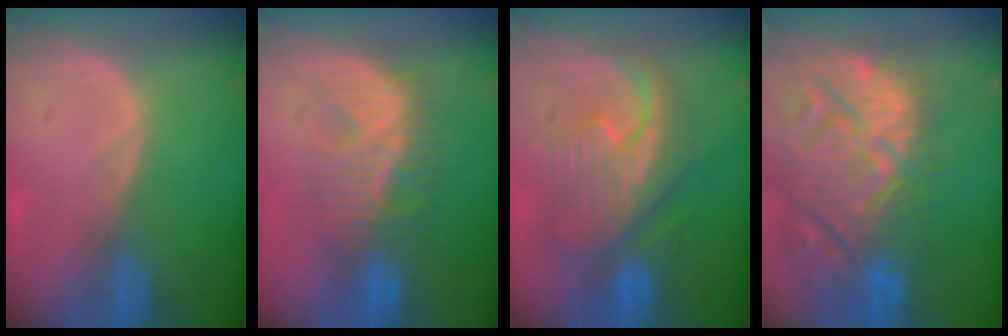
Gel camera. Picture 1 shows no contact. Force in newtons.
{"total": 8.0, "press": 7.9, "slide": 1.1}
{"total": 9.4, "press": 9.4, "slide": 0.6}
{"total": 15.4, "press": 13.2, "slide": 8.0}